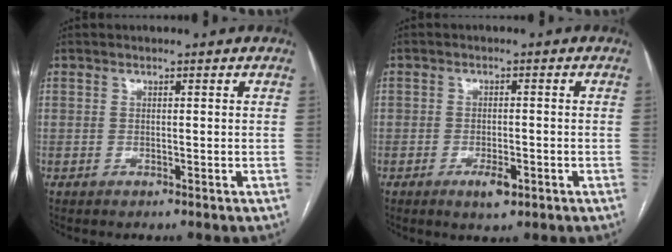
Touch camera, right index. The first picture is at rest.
{"total": 3.1, "force": [-1.6, 1.2, 2.4], "torque": [-0.037, 0.001, -0.021]}